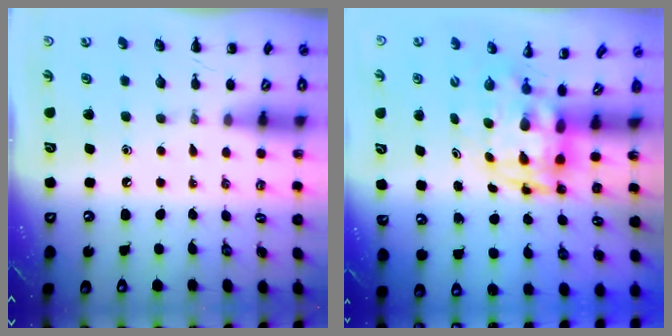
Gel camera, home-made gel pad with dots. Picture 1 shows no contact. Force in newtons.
{"total": 3.7, "press": 3.6, "slide": 1.0}